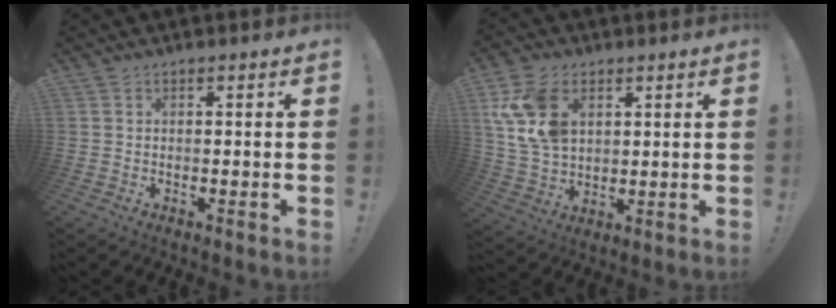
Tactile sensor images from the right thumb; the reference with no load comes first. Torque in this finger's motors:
{"motor_torque": [0.75, 0.92, 1.51, 0.40, 0.15]}